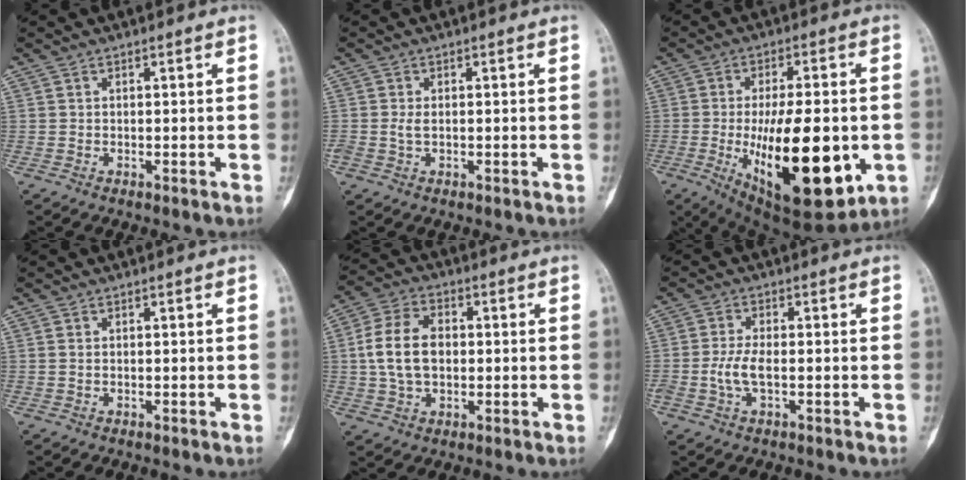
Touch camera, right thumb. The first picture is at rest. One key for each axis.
{"total": 1.7, "fx": 0.0, "fy": 1.0, "fz": 1.3, "tx": -0.030, "ty": -0.001, "tz": 0.001}
{"total": 23.1, "fx": -4.6, "fy": 9.1, "fz": 20.7, "tx": -0.319, "ty": -0.018, "tz": -0.048}
{"total": 0.5, "fx": 0.0, "fy": 0.3, "fz": 0.4, "tx": -0.011, "ty": 0.002, "tz": 0.002}
{"total": 10.7, "fx": 0.3, "fy": 7.1, "fz": 8.0, "tx": -0.146, "ty": 0.016, "tz": 0.004}
{"total": 4.6, "fx": -0.9, "fy": 1.9, "fz": 4.1, "tx": -0.094, "ty": 0.006, "tz": -0.019}